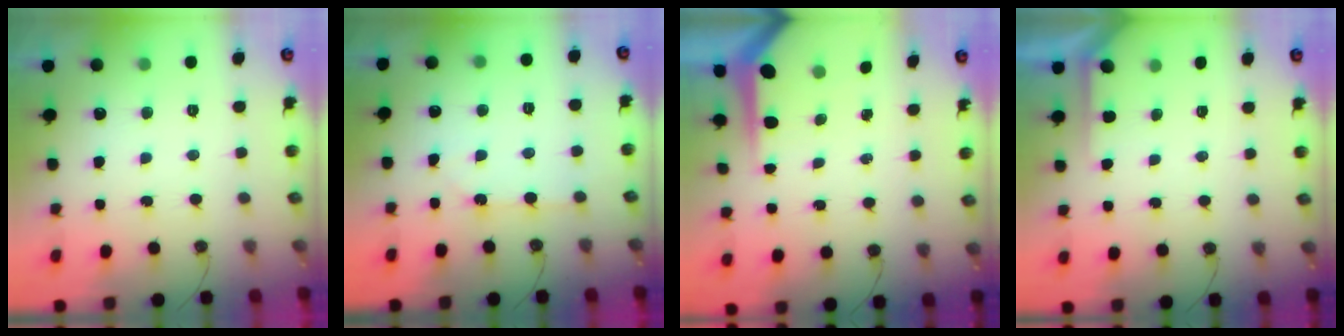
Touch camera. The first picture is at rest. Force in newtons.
{"total": 3.9, "press": 3.9, "slide": 0.5}
{"total": 4.6, "press": 4.6, "slide": 0.4}
{"total": 2.9, "press": 2.8, "slide": 0.2}